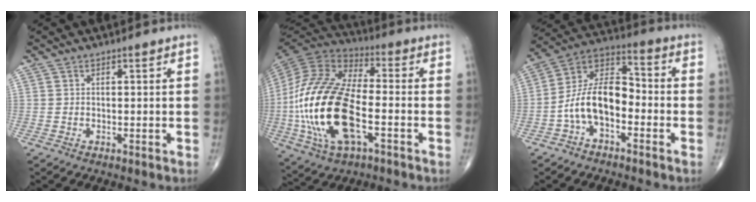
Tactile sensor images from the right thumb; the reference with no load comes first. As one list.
[{"total": 25.1, "force": [-5.3, 11.9, 21.5], "torque": [-0.462, 0.011, -0.094]}, {"total": 12.2, "force": [-3.6, 6.8, 9.5], "torque": [-0.162, 0.055, -0.078]}]